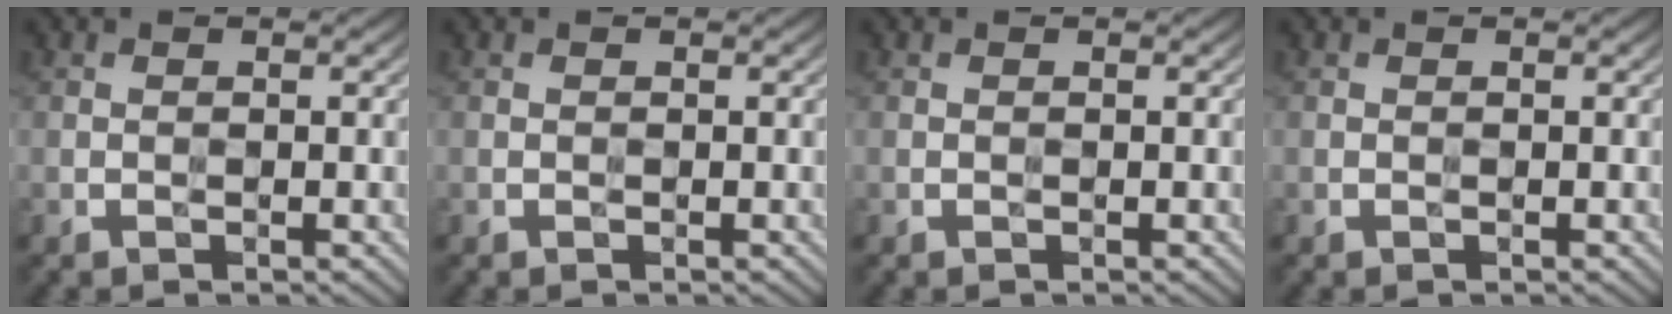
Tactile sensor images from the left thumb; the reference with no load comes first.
{"total": 0.0}
{"total": 3.2, "force": [2.3, -1.4, -1.8], "torque": [0.034, 0.006, 0.028]}
{"total": 0.0}